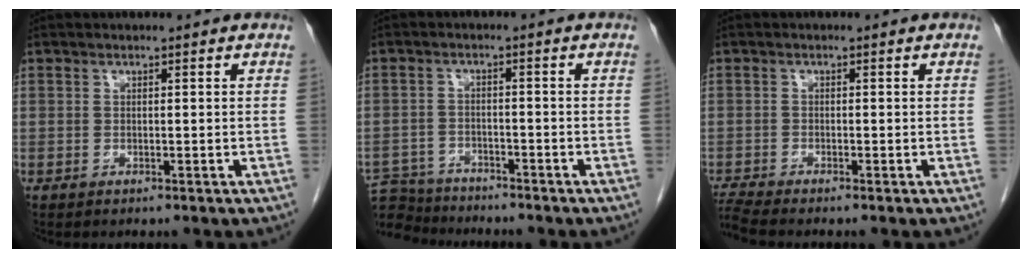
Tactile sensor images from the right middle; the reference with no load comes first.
{"total": 8.1, "force": [-7.9, 2.0, 0.7], "torque": [-0.018, 0.002, -0.136]}
{"total": 2.8, "force": [-2.6, -0.9, 0.5], "torque": [-0.027, -0.015, -0.053]}